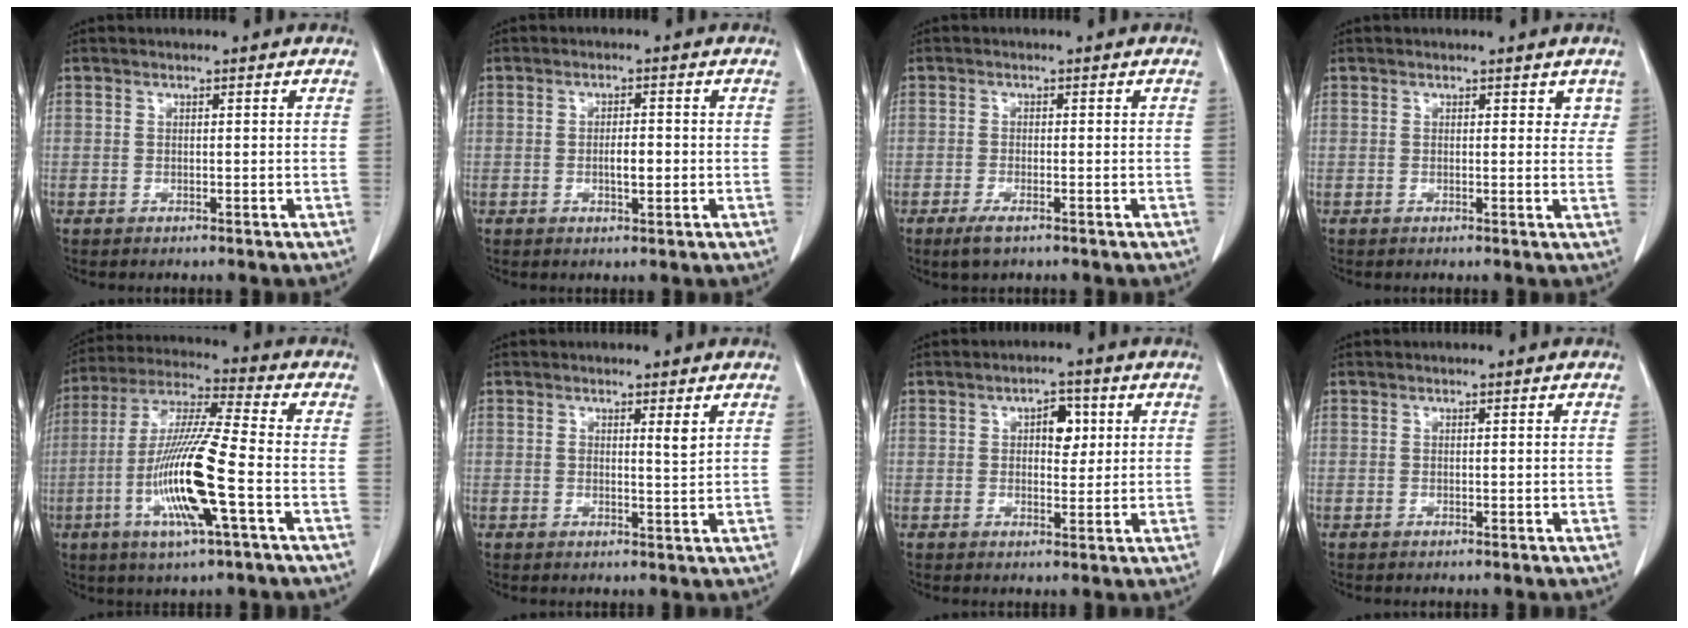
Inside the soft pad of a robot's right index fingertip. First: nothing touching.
{"total": 2.9, "force": [-0.4, 0.9, 2.7], "torque": [-0.047, 0.001, -0.004]}
{"total": 2.7, "force": [-1.7, 0.7, 2.0], "torque": [-0.042, -0.005, -0.027]}
{"total": 2.0, "force": [1.2, 1.2, 1.1], "torque": [0.001, -0.003, 0.010]}
{"total": 15.3, "force": [-4.4, 0.5, 14.7], "torque": [-0.299, -0.012, -0.086]}
{"total": 1.9, "force": [0.9, 0.1, 1.7], "torque": [-0.028, -0.005, 0.014]}
{"total": 4.1, "force": [1.2, 2.2, 3.2], "torque": [-0.045, 0.009, 0.018]}
{"total": 0.0}